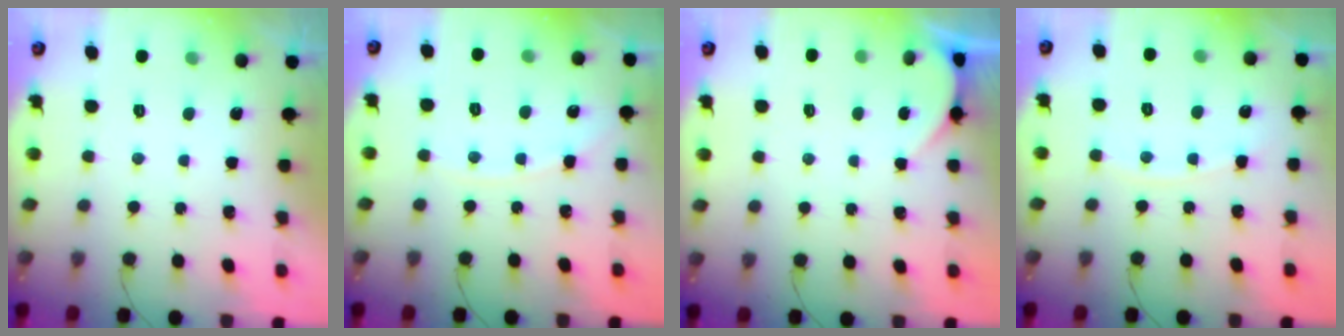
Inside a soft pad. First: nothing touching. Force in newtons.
{"total": 5.8, "press": 5.8, "slide": 0.7}
{"total": 2.3, "press": 2.3, "slide": 0.2}
{"total": 4.5, "press": 4.4, "slide": 0.6}